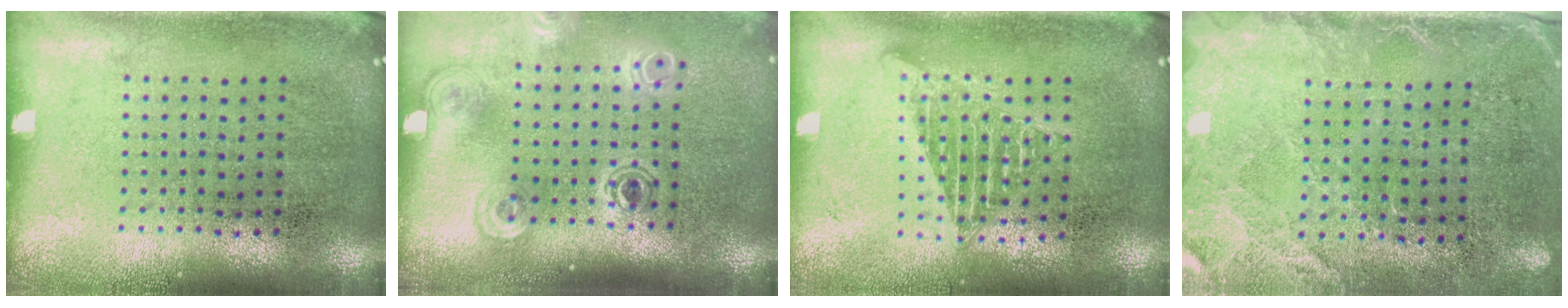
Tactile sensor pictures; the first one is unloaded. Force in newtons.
{"total": 1.8, "press": 1.3, "slide": 1.2}
{"total": 1.3, "press": 1.2, "slide": 0.6}
{"total": 2.7, "press": 2.3, "slide": 1.5}